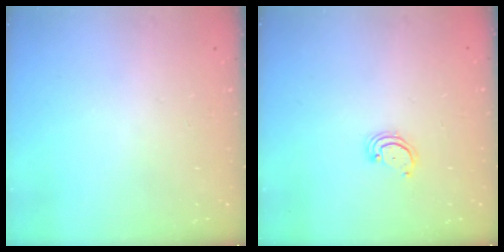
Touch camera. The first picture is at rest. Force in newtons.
{"total": 2.3, "press": 2.2, "slide": 0.2}